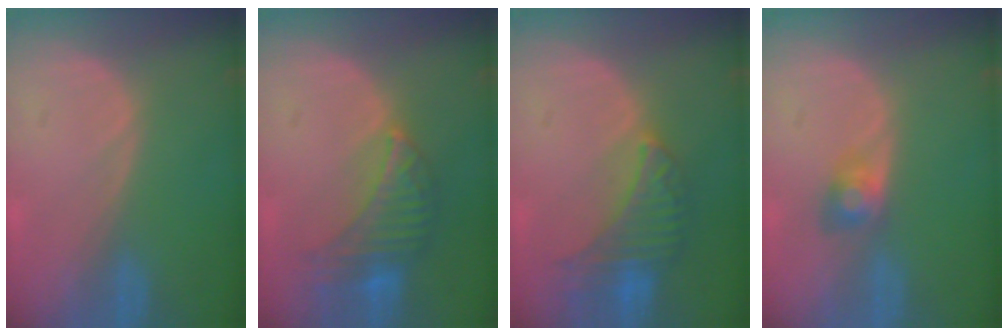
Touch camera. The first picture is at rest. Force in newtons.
{"total": 7.6, "press": 7.0, "slide": 2.9}
{"total": 7.0, "press": 6.8, "slide": 1.5}
{"total": 2.6, "press": 2.6, "slide": 0.1}